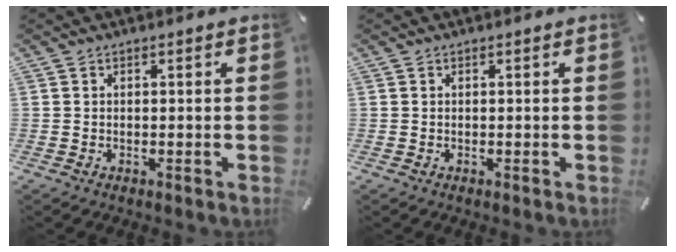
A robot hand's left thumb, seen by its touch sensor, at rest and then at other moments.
{"total": 0.0}